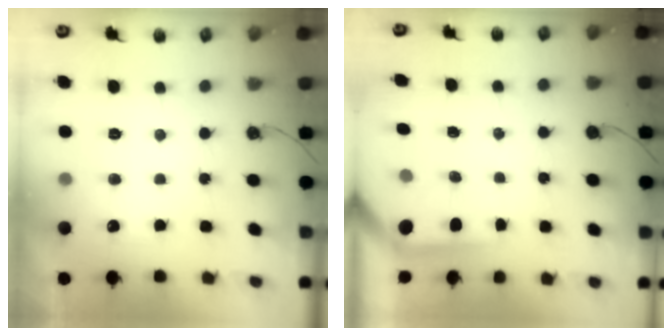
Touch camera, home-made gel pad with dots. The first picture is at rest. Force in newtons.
{"total": 3.4, "press": 3.4, "slide": 0.4}